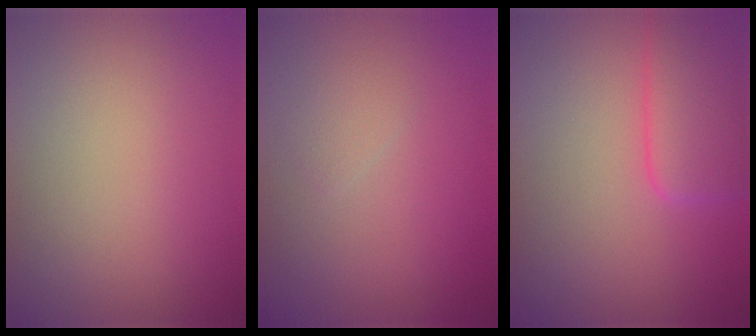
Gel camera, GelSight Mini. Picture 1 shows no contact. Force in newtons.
{"total": 0.9, "press": 0.9, "slide": 0.1}
{"total": 4.5, "press": 4.5, "slide": 0.1}